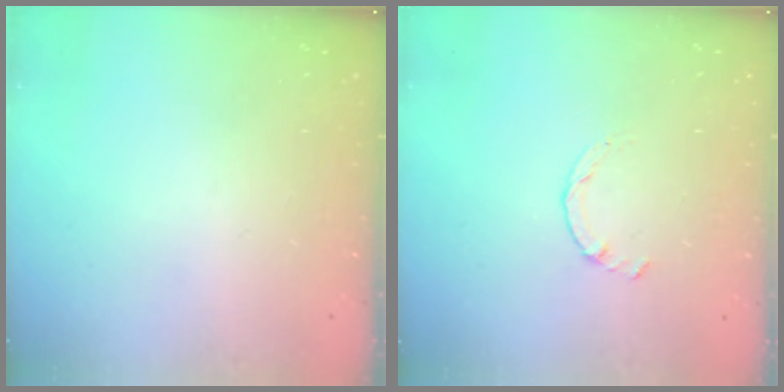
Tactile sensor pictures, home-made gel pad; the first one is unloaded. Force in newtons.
{"total": 0.0}